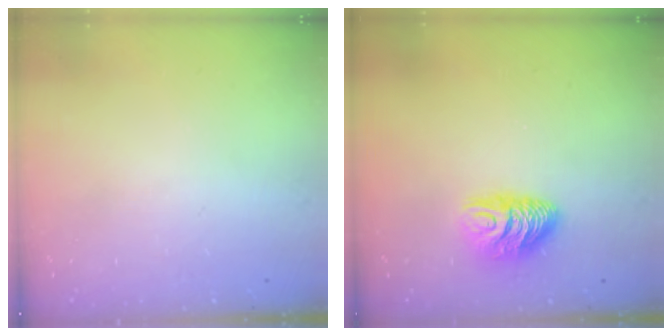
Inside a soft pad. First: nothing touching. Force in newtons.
{"total": 9.5, "press": 9.4, "slide": 0.9}